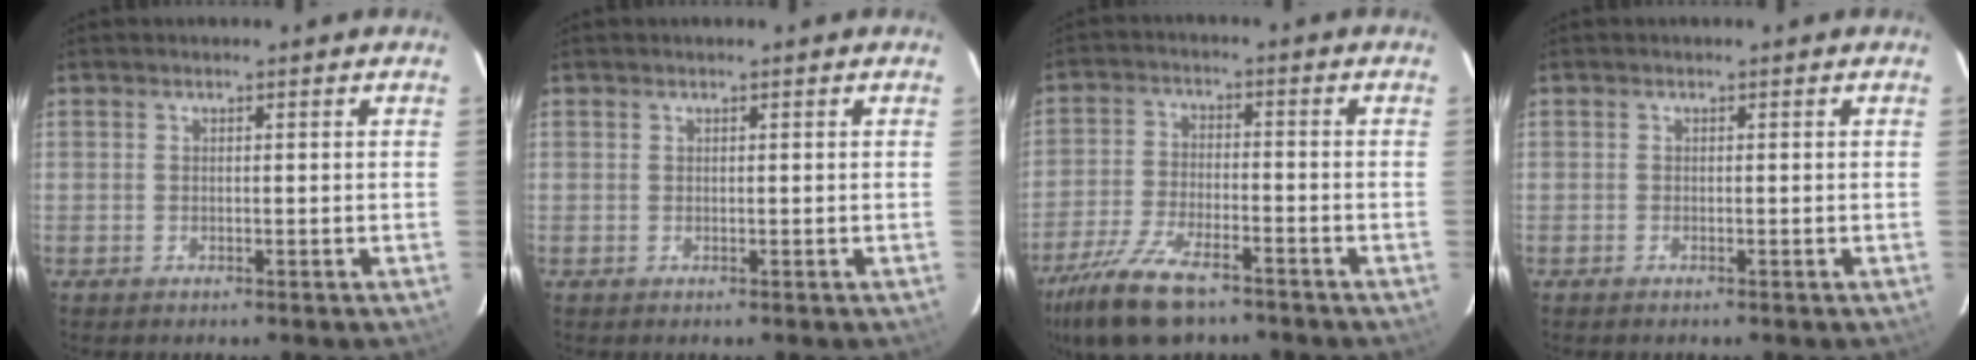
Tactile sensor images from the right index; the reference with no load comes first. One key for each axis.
{"total": 0.0}
{"total": 14.0, "fx": -10.2, "fy": 5.1, "fz": 8.2, "tx": -0.192, "ty": -0.029, "tz": -0.191}
{"total": 0.0}